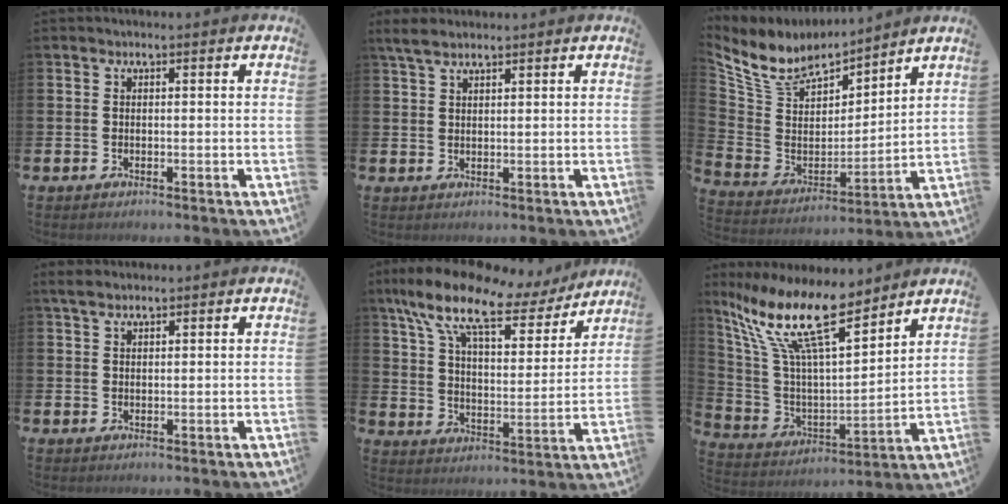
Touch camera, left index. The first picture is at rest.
{"total": 3.4, "force": [2.7, 1.2, 1.7], "torque": [-0.033, -0.003, 0.049]}
{"total": 8.7, "force": [8.0, 3.2, 1.6], "torque": [-0.081, -0.060, 0.144]}
{"total": 2.8, "force": [2.3, 1.1, 1.2], "torque": [-0.014, -0.003, 0.040]}
{"total": 12.2, "force": [8.9, 4.8, 6.8], "torque": [-0.145, -0.050, 0.148]}
{"total": 14.9, "force": [10.5, 4.1, 9.7], "torque": [-0.226, -0.055, 0.184]}